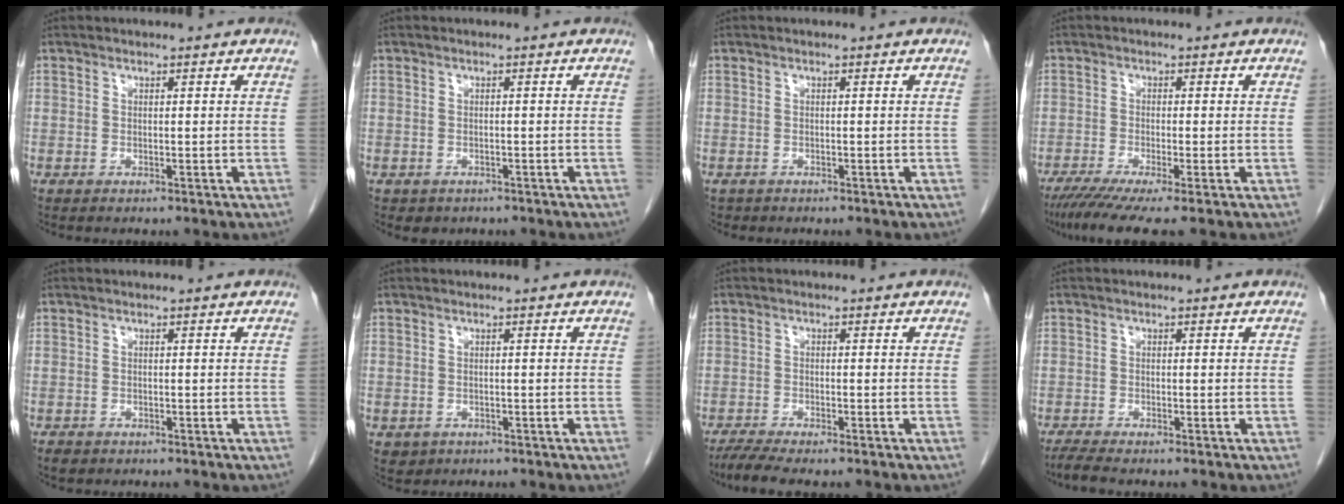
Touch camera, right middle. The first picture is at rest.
{"total": 1.9, "force": [-1.3, 1.3, 0.3], "torque": [-0.010, 0.002, -0.013]}
{"total": 0.5, "force": [-0.3, 0.4, 0.0], "torque": [-0.010, 0.002, -0.004]}
{"total": 6.9, "force": [-5.1, 0.0, 4.6], "torque": [-0.072, -0.018, -0.086]}
{"total": 1.3, "force": [-0.9, 0.9, 0.4], "torque": [-0.010, 0.001, -0.010]}
{"total": 2.0, "force": [-0.8, 1.8, 0.4], "torque": [-0.005, 0.003, -0.003]}
{"total": 5.2, "force": [-4.2, 0.5, 2.9], "torque": [-0.051, -0.012, -0.070]}
{"total": 2.6, "force": [-2.2, -0.1, 1.4], "torque": [-0.032, -0.008, -0.041]}